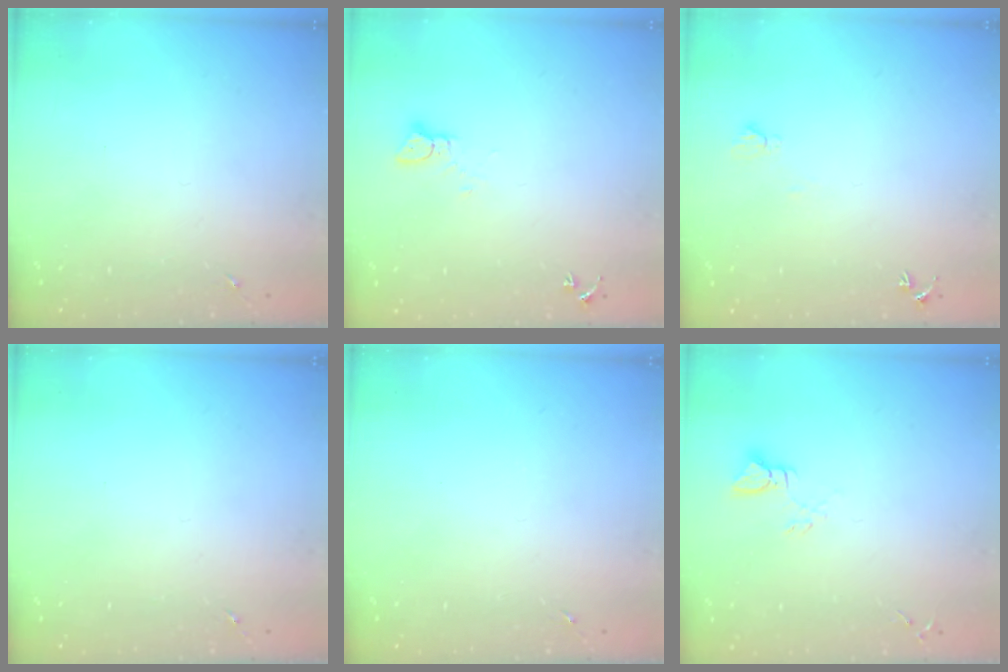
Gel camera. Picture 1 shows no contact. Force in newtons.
{"total": 2.2, "press": 2.2, "slide": 0.2}
{"total": 4.8, "press": 4.8, "slide": 0.6}
{"total": 0.0}
{"total": 0.0}
{"total": 2.8, "press": 2.8, "slide": 0.2}